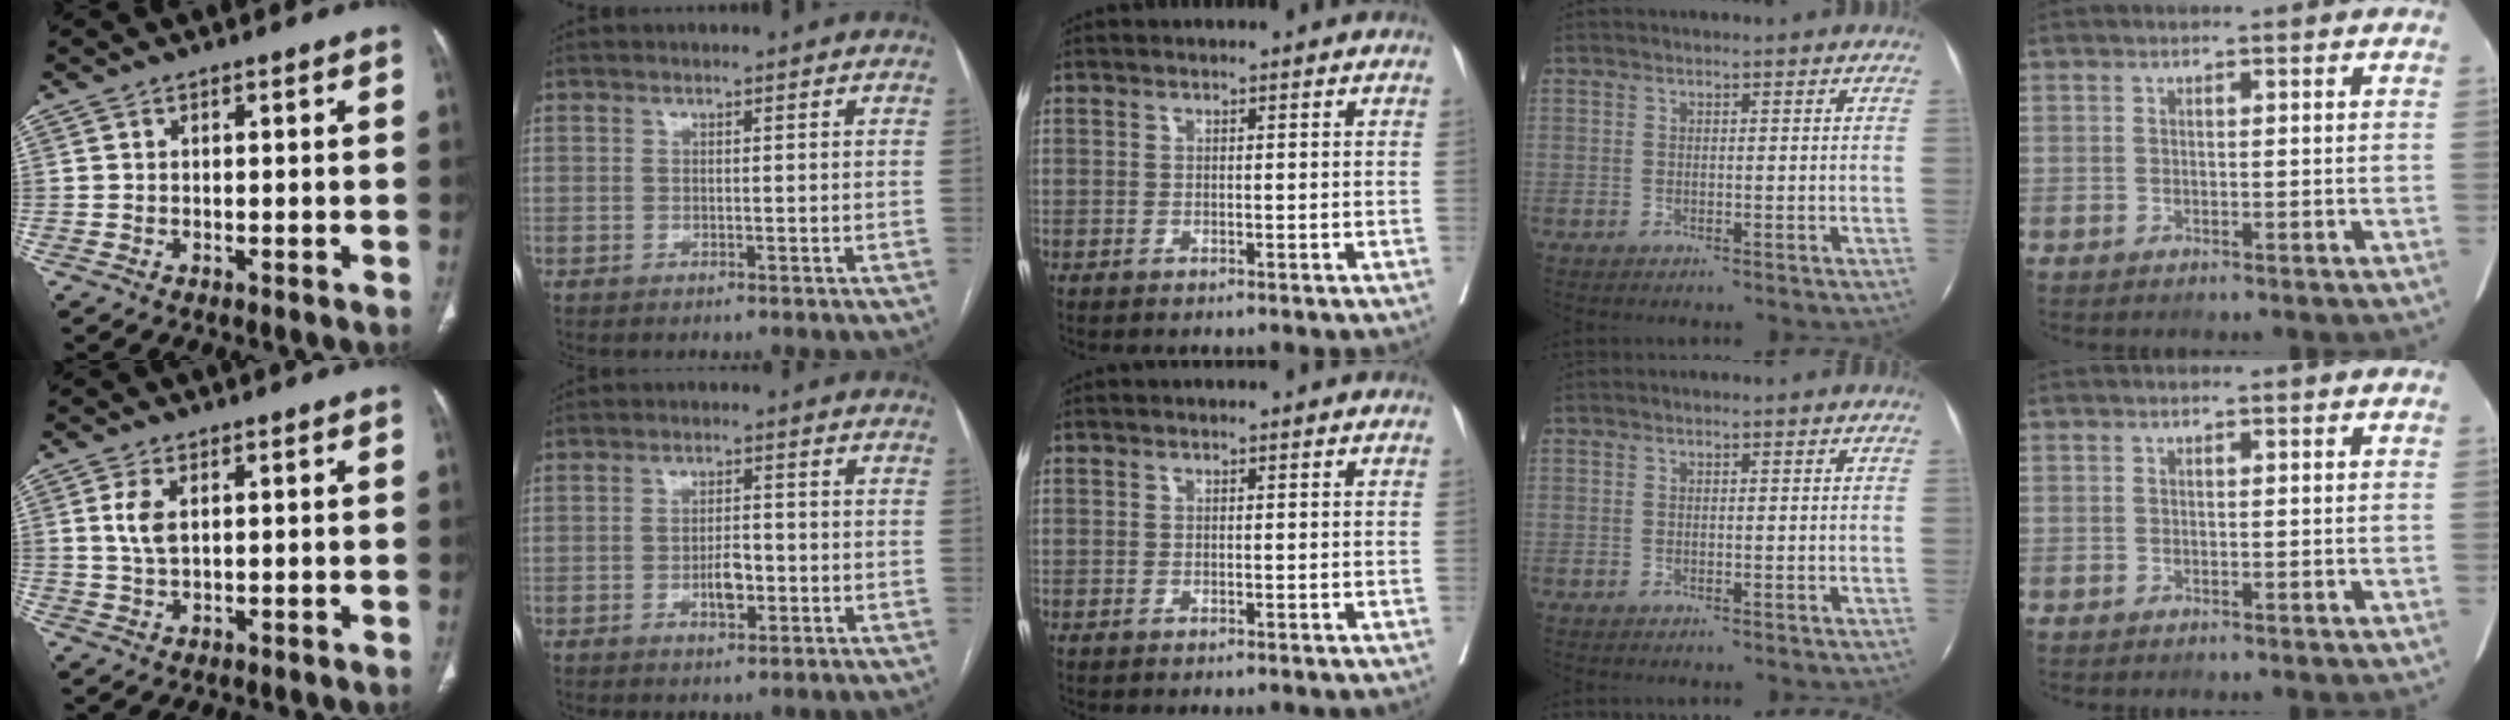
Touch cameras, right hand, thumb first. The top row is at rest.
{"thumb": {"total": 4.6, "force": [1.2, 2.3, 3.8], "torque": [-0.086, -0.001, 0.025]}, "index": {"total": 3.8, "force": [-1.2, 1.5, 3.3], "torque": [-0.057, 0.003, -0.018]}}